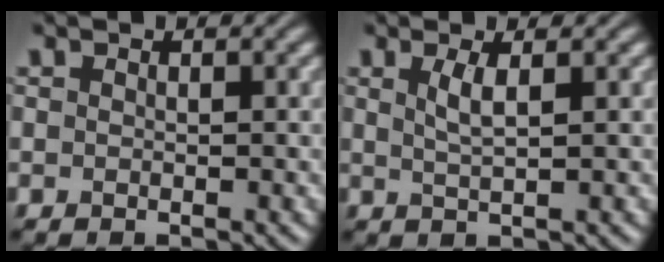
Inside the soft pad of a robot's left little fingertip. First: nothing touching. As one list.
[{"total": 2.0, "force": [0.7, 0.5, 1.8], "torque": [-0.036, -0.001, 0.013]}]